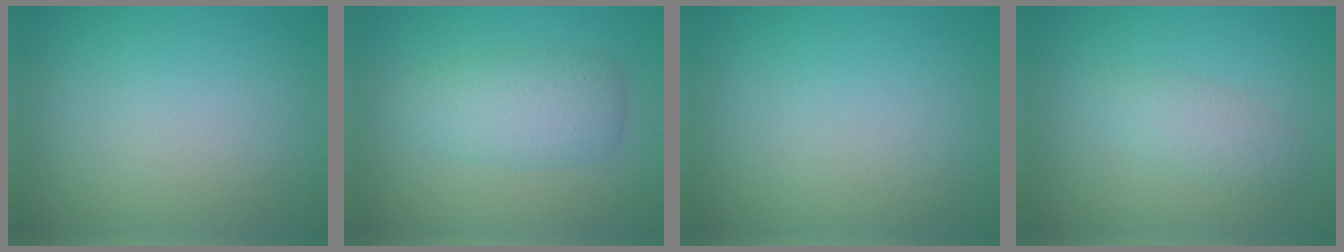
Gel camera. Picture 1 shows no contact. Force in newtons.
{"total": 3.7, "press": 3.7, "slide": 0.1}
{"total": 0.0}
{"total": 2.0, "press": 2.0, "slide": 0.2}